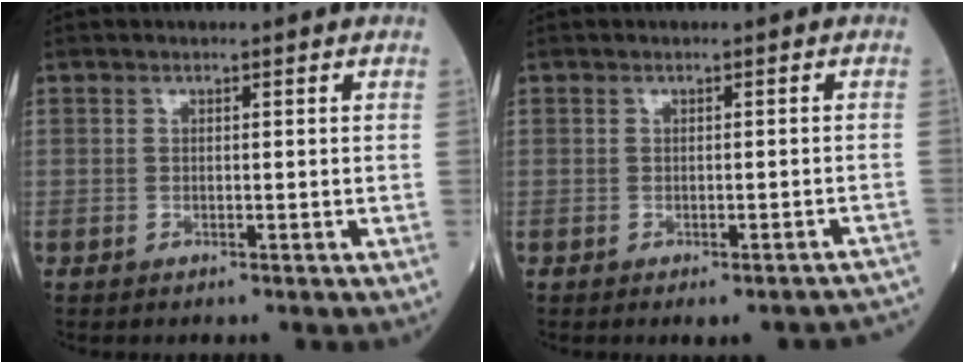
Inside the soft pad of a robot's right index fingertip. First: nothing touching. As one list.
[{"total": 7.2, "force": [-6.7, 1.3, 2.4], "torque": [-0.015, 0.005, -0.070]}]